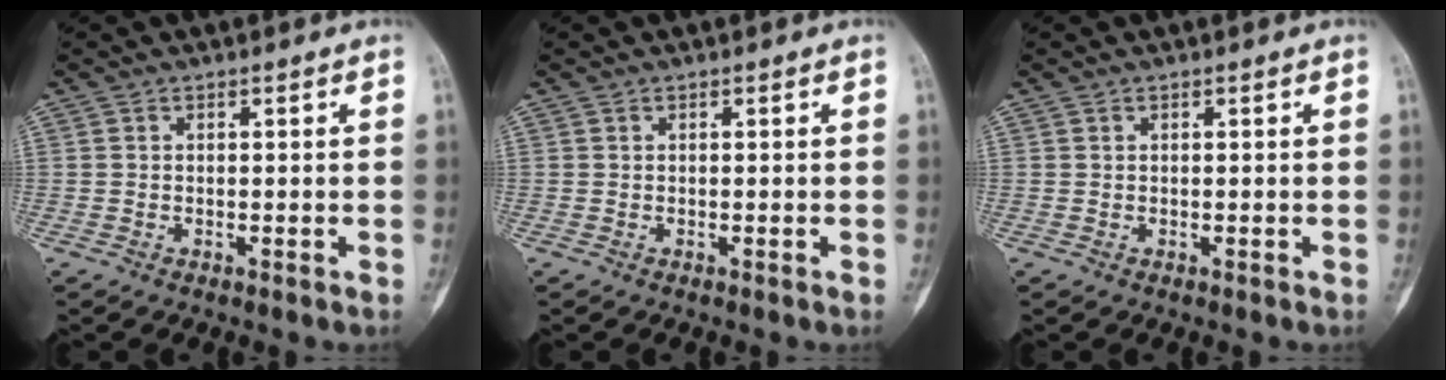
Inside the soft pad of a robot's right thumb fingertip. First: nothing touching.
{"total": 0.0}
{"total": 0.0}